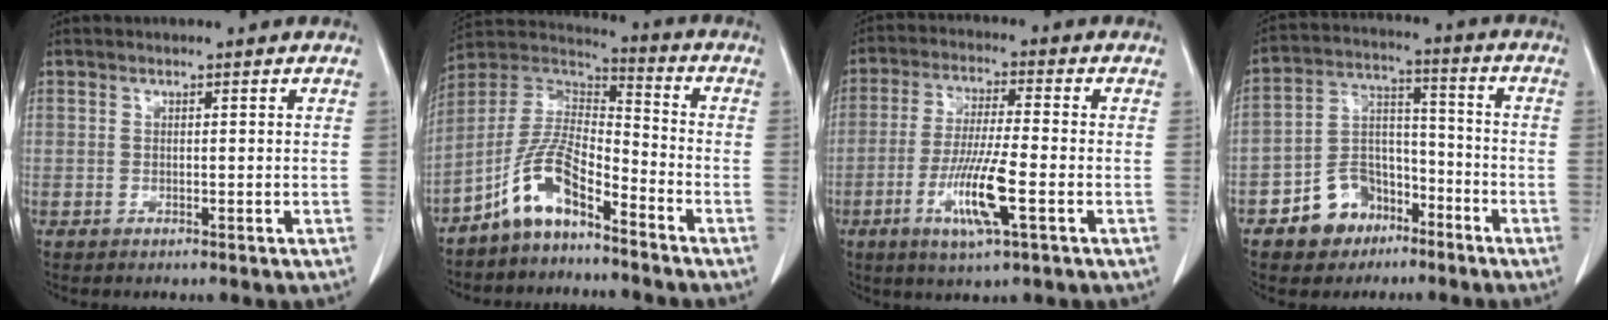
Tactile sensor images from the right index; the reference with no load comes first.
{"total": 9.8, "force": [-6.7, 2.8, 6.5], "torque": [-0.146, 0.021, -0.132]}
{"total": 9.9, "force": [-3.5, 0.5, 9.2], "torque": [-0.181, -0.014, -0.066]}
{"total": 9.7, "force": [-5.8, 7.0, 3.5], "torque": [-0.067, 0.027, -0.096]}